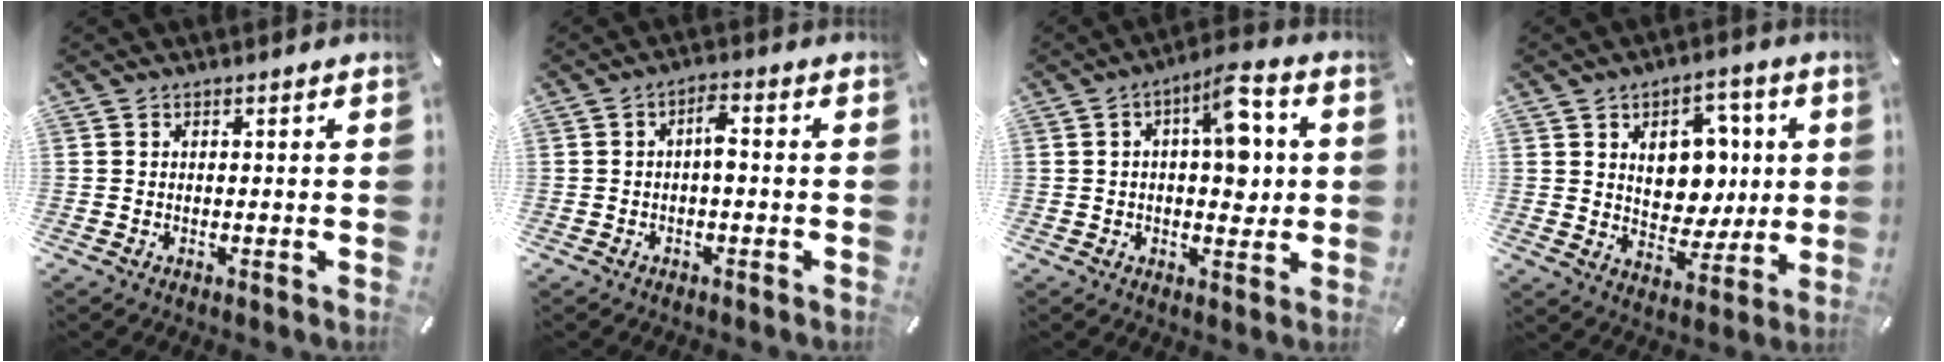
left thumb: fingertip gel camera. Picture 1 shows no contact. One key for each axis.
{"total": 3.7, "fx": -0.5, "fy": 1.5, "fz": 3.4, "tx": -0.063, "ty": 0.014, "tz": -0.012}
{"total": 11.1, "fx": 2.1, "fy": 5.6, "fz": 9.4, "tx": -0.114, "ty": -0.008, "tz": 0.031}
{"total": 12.4, "fx": 3.1, "fy": 9.7, "fz": 7.0, "tx": -0.094, "ty": -0.007, "tz": 0.063}